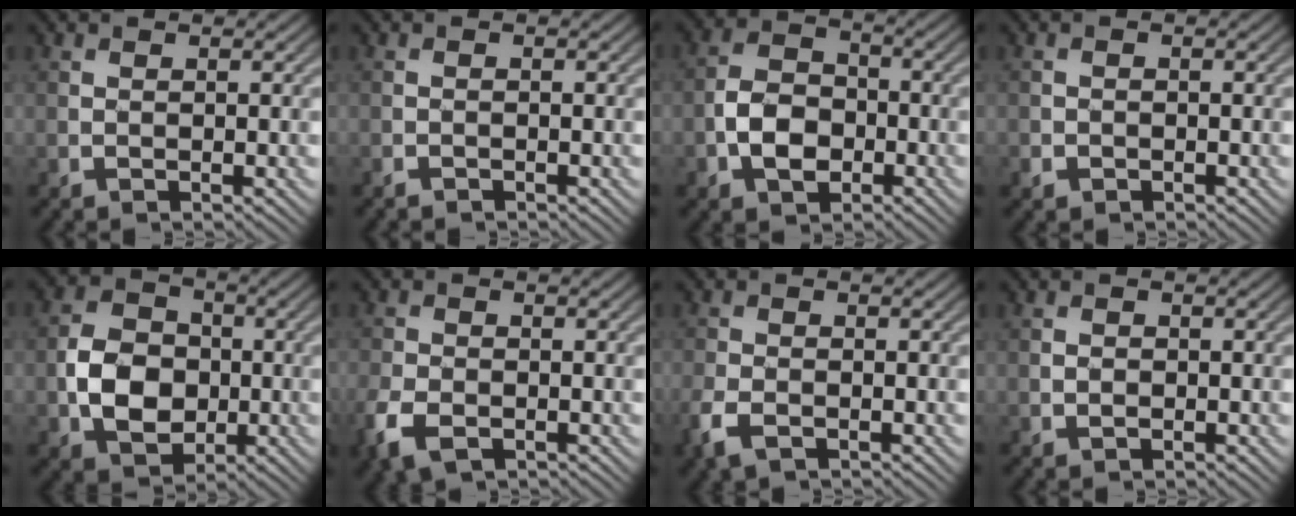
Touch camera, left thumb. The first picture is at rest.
{"total": 0.9, "force": [-0.9, 0.3, 0.1], "torque": [-0.003, -0.003, -0.018]}
{"total": 5.8, "force": [-2.2, 4.2, 3.5], "torque": [-0.068, 0.000, -0.048]}
{"total": 1.2, "force": [-0.8, 0.9, 0.2], "torque": [-0.002, -0.004, -0.017]}
{"total": 7.5, "force": [-1.3, 6.0, 4.3], "torque": [-0.086, -0.003, -0.033]}
{"total": 5.9, "force": [-3.2, 3.4, 3.6], "torque": [-0.091, -0.017, -0.067]}
{"total": 4.2, "force": [-2.4, 2.2, 2.6], "torque": [-0.068, -0.013, -0.052]}
{"total": 1.0, "force": [-0.4, 0.8, 0.5], "torque": [-0.008, -0.003, -0.007]}